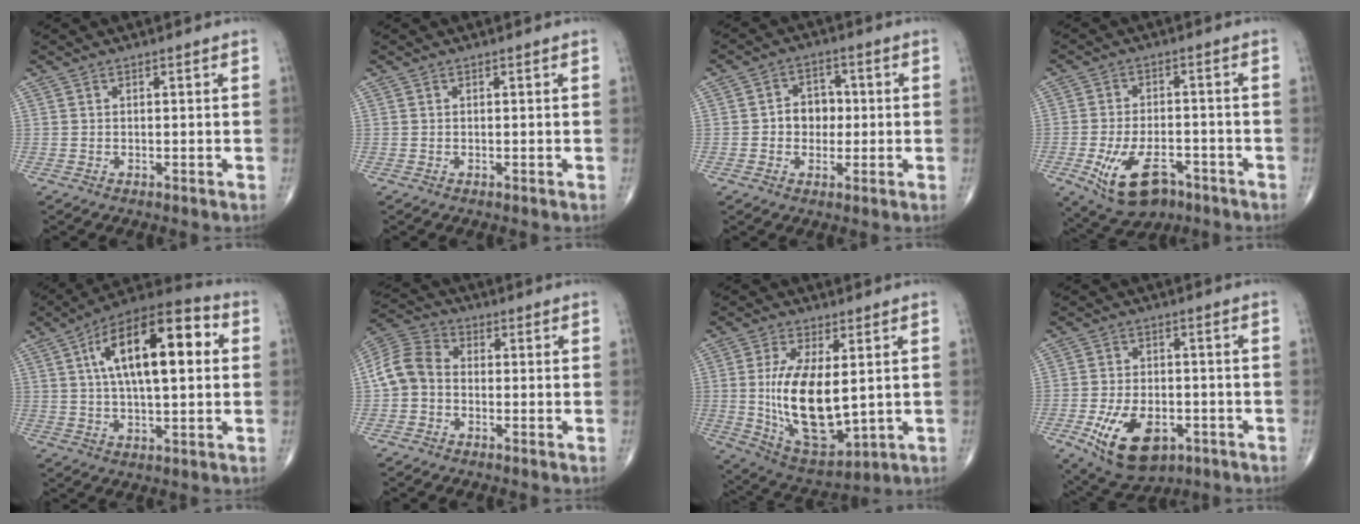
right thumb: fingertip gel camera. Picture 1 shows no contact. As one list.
[{"total": 0.0}, {"total": 6.1, "force": [-0.1, 4.9, 3.5], "torque": [-0.021, 0.014, -0.008]}, {"total": 11.9, "force": [-5.8, 6.7, 8.0], "torque": [-0.134, 0.021, -0.086]}, {"total": 20.2, "force": [4.5, 8.4, 17.8], "torque": [-0.274, 0.020, 0.063]}, {"total": 8.3, "force": [-1.1, 6.5, 4.9], "torque": [-0.090, 0.027, -0.038]}, {"total": 16.6, "force": [0.7, 7.7, 14.7], "torque": [-0.256, -0.022, 0.032]}, {"total": 13.5, "force": [-5.4, 7.9, 9.5], "torque": [-0.150, 0.012, -0.078]}]